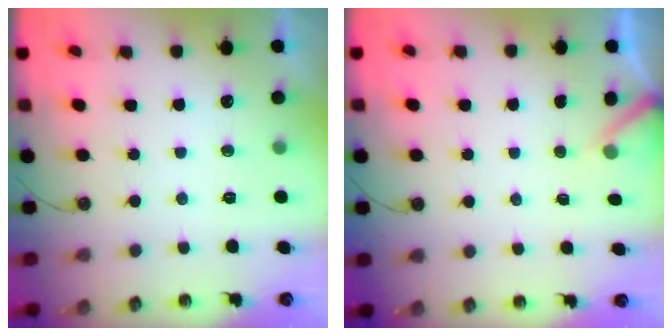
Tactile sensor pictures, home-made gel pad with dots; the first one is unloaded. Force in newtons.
{"total": 3.2, "press": 3.2, "slide": 0.3}